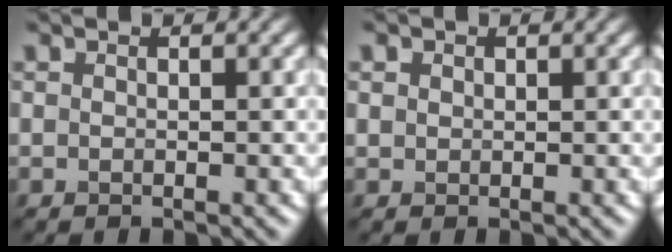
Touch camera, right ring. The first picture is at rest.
{"total": 1.0, "force": [0.5, 0.8, 0.2], "torque": [-0.003, -0.003, 0.006]}